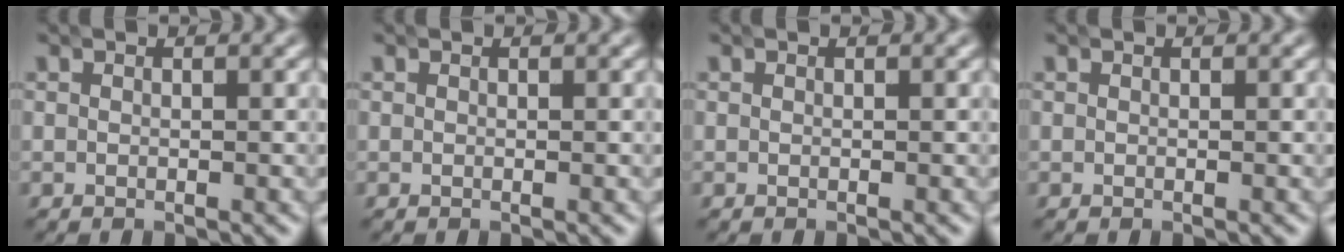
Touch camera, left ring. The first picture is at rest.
{"total": 0.0}
{"total": 0.0}
{"total": 0.0}